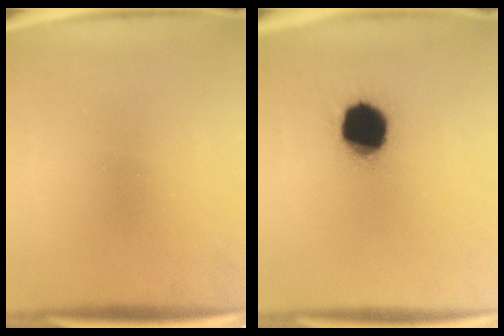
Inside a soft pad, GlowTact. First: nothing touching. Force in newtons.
{"total": 12.7}